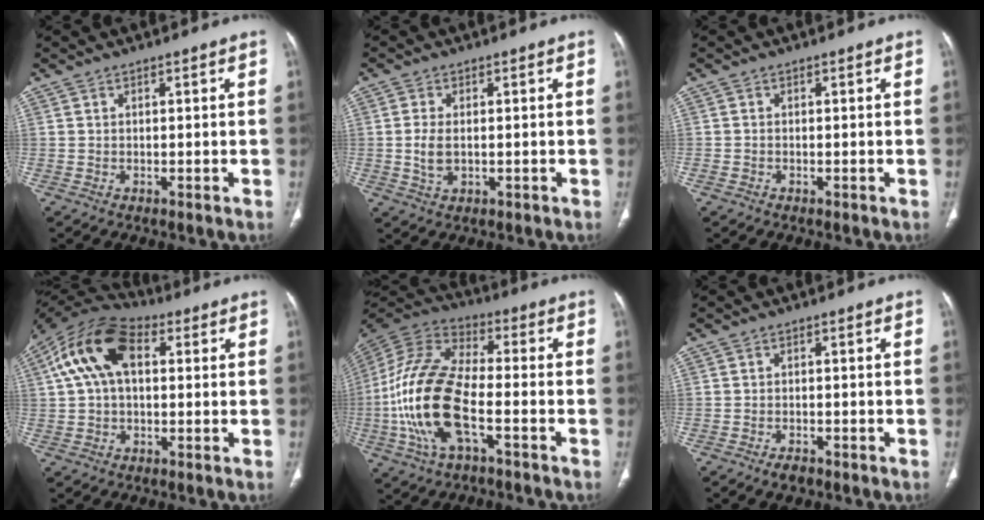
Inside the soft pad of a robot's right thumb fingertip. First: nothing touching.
{"total": 4.3, "force": [-0.2, 2.5, 3.5], "torque": [-0.076, -0.005, -0.002]}
{"total": 0.5, "force": [-0.3, 0.4, 0.2], "torque": [-0.006, 0.001, -0.007]}
{"total": 14.6, "force": [3.5, 8.7, 11.2], "torque": [-0.209, 0.037, 0.055]}
{"total": 19.7, "force": [-5.2, 8.7, 16.9], "torque": [-0.365, 0.026, -0.098]}
{"total": 2.3, "force": [-1.6, 1.2, 1.3], "torque": [-0.022, 0.005, -0.023]}